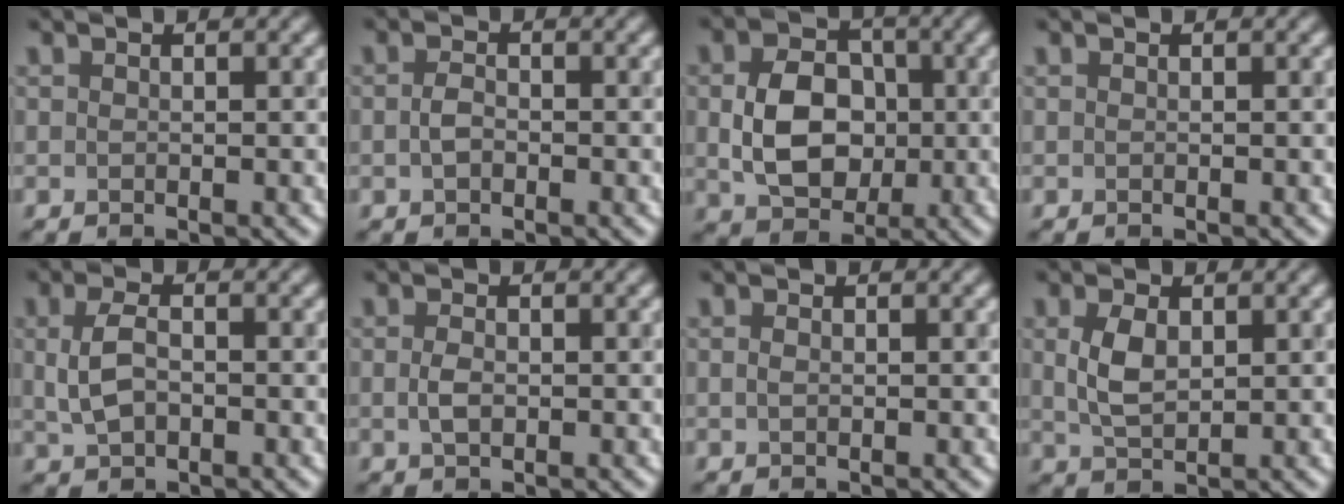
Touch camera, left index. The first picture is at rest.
{"total": 1.3, "force": [-0.3, 0.8, 1.0], "torque": [-0.023, 0.002, -0.009]}
{"total": 6.4, "force": [0.0, 4.8, 4.3], "torque": [-0.083, -0.002, 0.002]}
{"total": 0.0}
{"total": 3.1, "force": [0.1, 1.9, 2.5], "torque": [-0.059, 0.000, 0.001]}
{"total": 1.5, "force": [-0.1, 0.9, 1.2], "torque": [-0.028, -0.001, -0.002]}
{"total": 0.6, "force": [0.0, 0.3, 0.5], "torque": [-0.012, 0.000, 0.001]}
{"total": 3.2, "force": [0.7, 1.8, 2.5], "torque": [-0.059, 0.002, 0.018]}